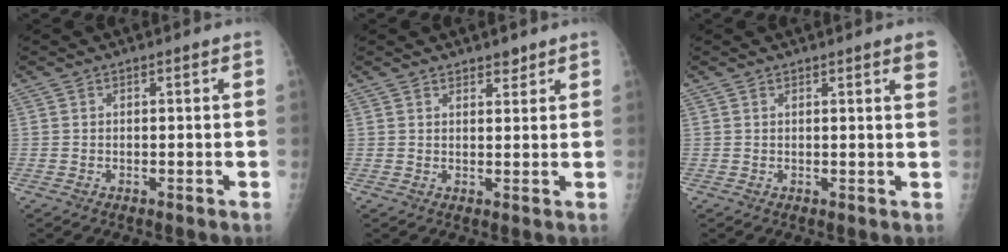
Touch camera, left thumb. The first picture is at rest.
{"total": 2.2, "force": [1.9, 0.9, 0.8], "torque": [0.003, -0.011, 0.026]}
{"total": 2.3, "force": [1.6, 0.1, 1.6], "torque": [-0.016, -0.004, 0.015]}